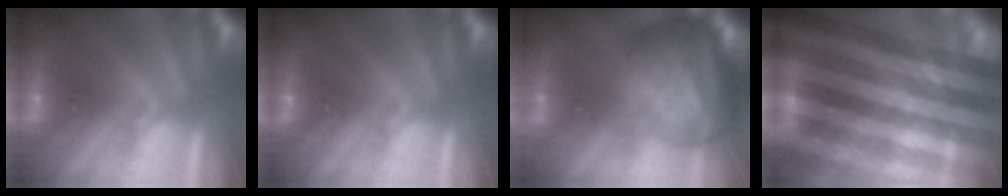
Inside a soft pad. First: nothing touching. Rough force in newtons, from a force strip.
{"total": 0.0}
{"total": 7.7}
{"total": 12.7}